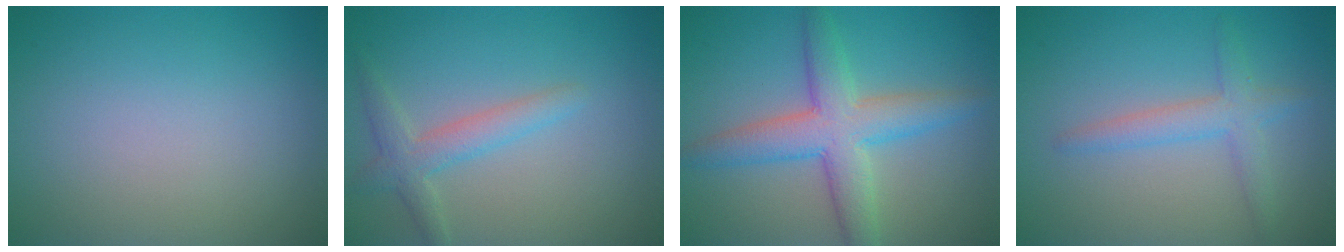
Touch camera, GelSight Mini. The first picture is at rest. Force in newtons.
{"total": 2.7, "press": 2.7, "slide": 0.3}
{"total": 5.4, "press": 5.4, "slide": 0.1}
{"total": 2.6, "press": 2.6, "slide": 0.1}